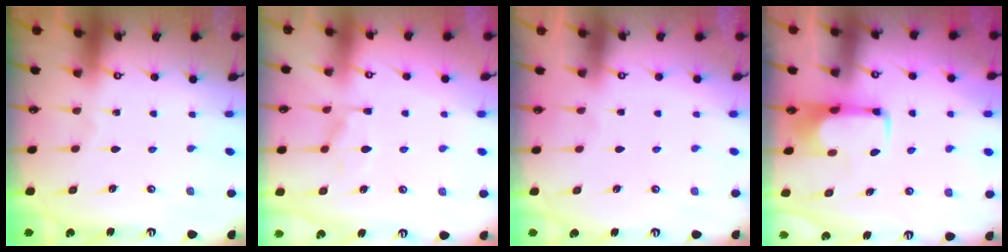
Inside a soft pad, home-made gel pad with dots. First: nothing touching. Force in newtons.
{"total": 1.7, "press": 1.1, "slide": 1.4}
{"total": 1.5, "press": 1.4, "slide": 0.7}
{"total": 2.1, "press": 2.0, "slide": 0.4}